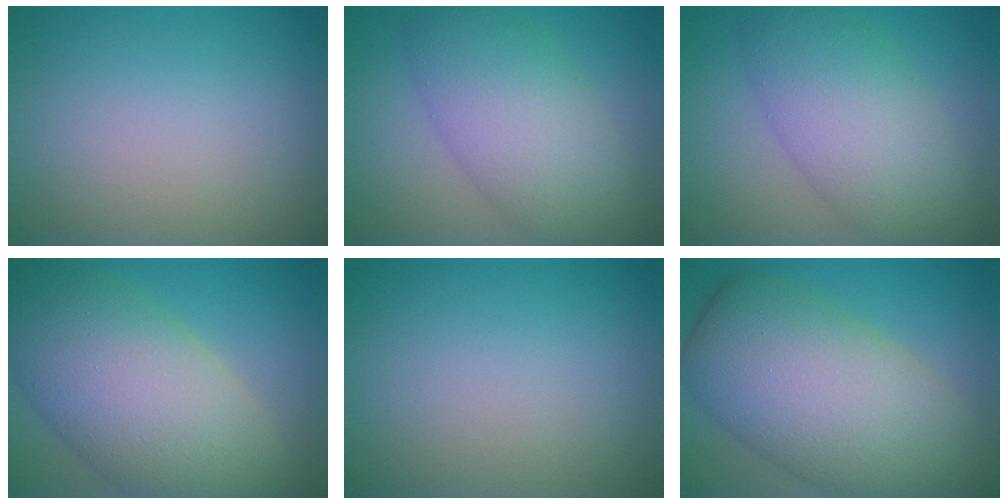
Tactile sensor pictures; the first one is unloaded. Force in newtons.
{"total": 7.6, "press": 7.6, "slide": 0.2}
{"total": 7.6, "press": 7.6, "slide": 0.2}
{"total": 12.9, "press": 12.9, "slide": 0.5}
{"total": 0.0}
{"total": 13.3, "press": 13.3, "slide": 0.9}